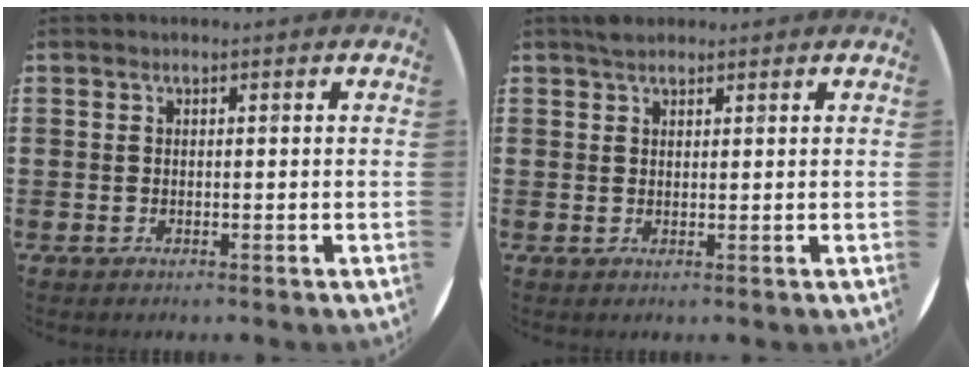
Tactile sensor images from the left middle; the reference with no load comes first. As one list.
[{"total": 1.7, "force": [1.5, 0.6, 0.4], "torque": [-0.003, 0.001, 0.027]}]